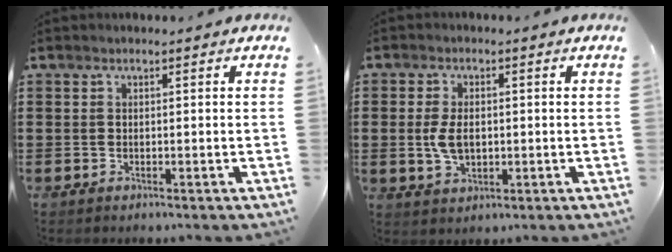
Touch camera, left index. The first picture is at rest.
{"total": 4.8, "force": [0.0, 2.7, 4.0], "torque": [-0.091, 0.002, -0.004]}